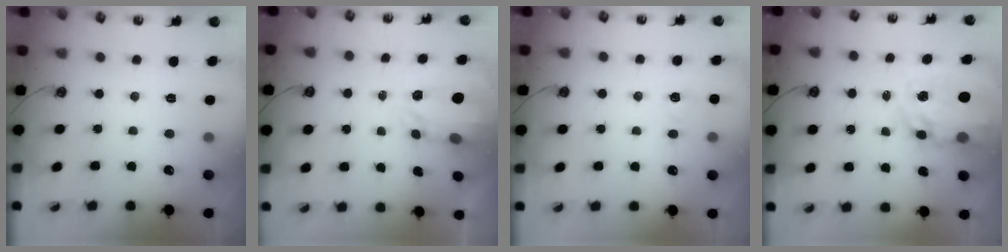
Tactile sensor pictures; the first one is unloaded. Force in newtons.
{"total": 3.6, "press": 3.5, "slide": 0.4}
{"total": 5.4, "press": 5.4, "slide": 0.7}
{"total": 14.1, "press": 14.1, "slide": 1.2}